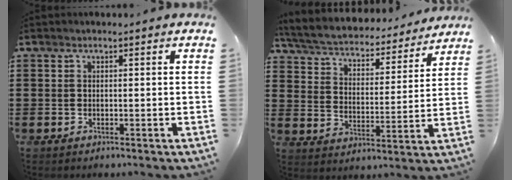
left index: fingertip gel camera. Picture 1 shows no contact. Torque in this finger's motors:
{"motor_torque": [2.14, 0.00, 0.58, 0.21]}